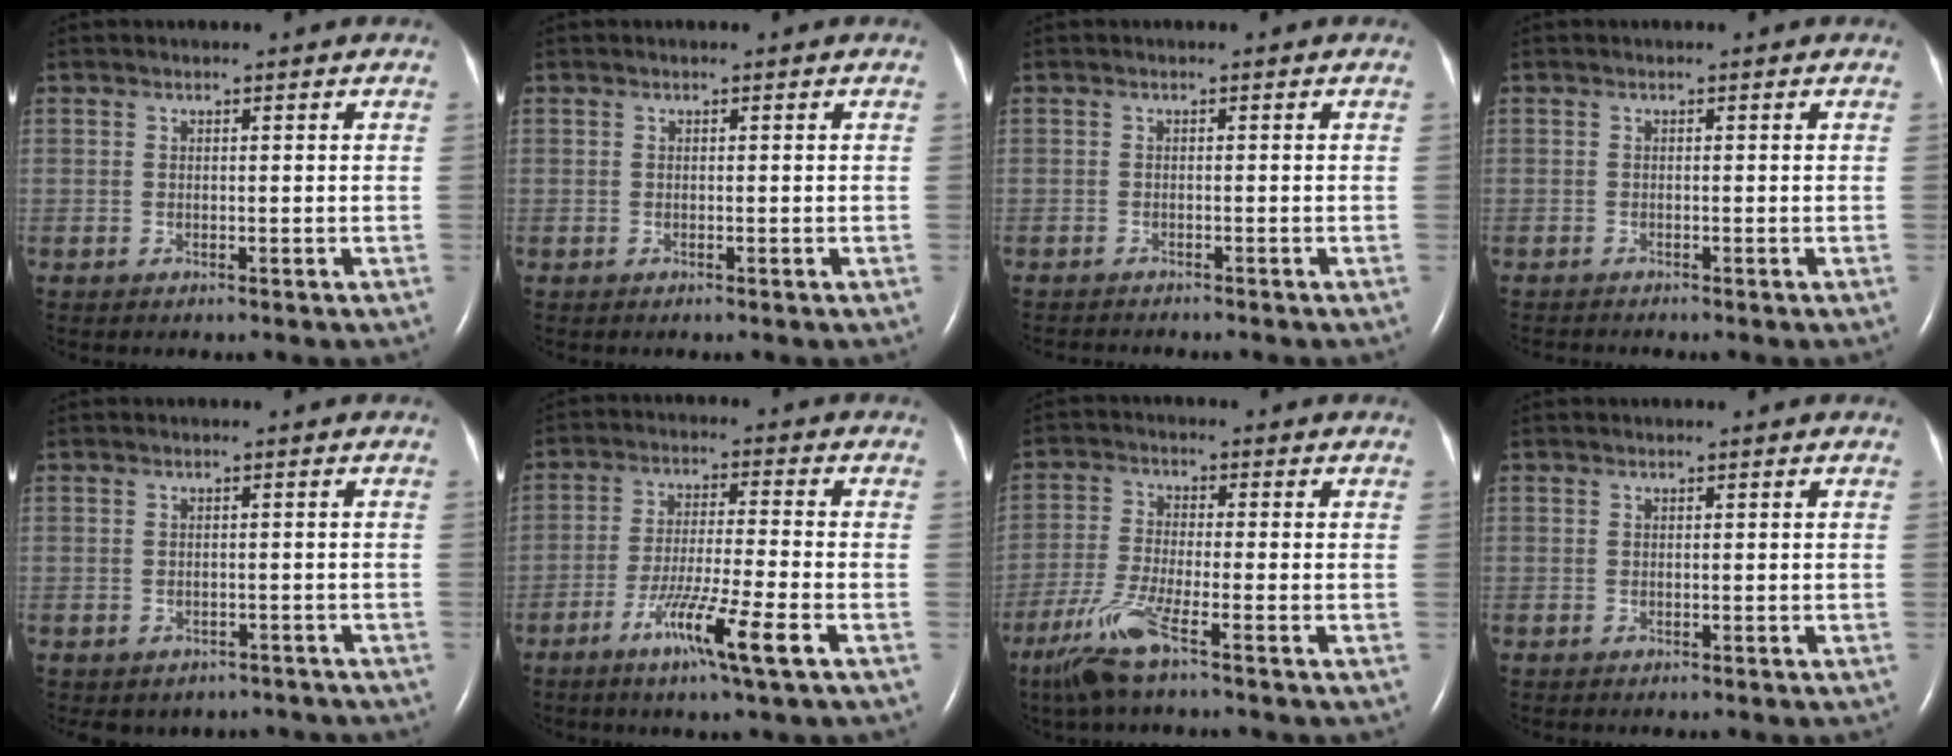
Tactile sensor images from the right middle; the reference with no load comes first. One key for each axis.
{"total": 0.0}
{"total": 3.6, "fx": -3.4, "fy": 0.3, "fz": 1.2, "tx": -0.018, "ty": -0.009, "tz": -0.046}
{"total": 0.9, "fx": -0.8, "fy": -0.4, "fz": -0.1, "tx": -0.003, "ty": -0.004, "tz": -0.016}
{"total": 5.3, "fx": -4.4, "fy": 2.9, "fz": 0.5, "tx": -0.002, "ty": 0.014, "tz": -0.046}
{"total": 9.4, "fx": -4.8, "fy": -0.7, "fz": 8.1, "tx": -0.148, "ty": -0.020, "tz": -0.088}
{"total": 7.4, "fx": -4.6, "fy": -0.1, "fz": 5.7, "tx": -0.128, "ty": -0.022, "tz": -0.097}
{"total": 0.0}